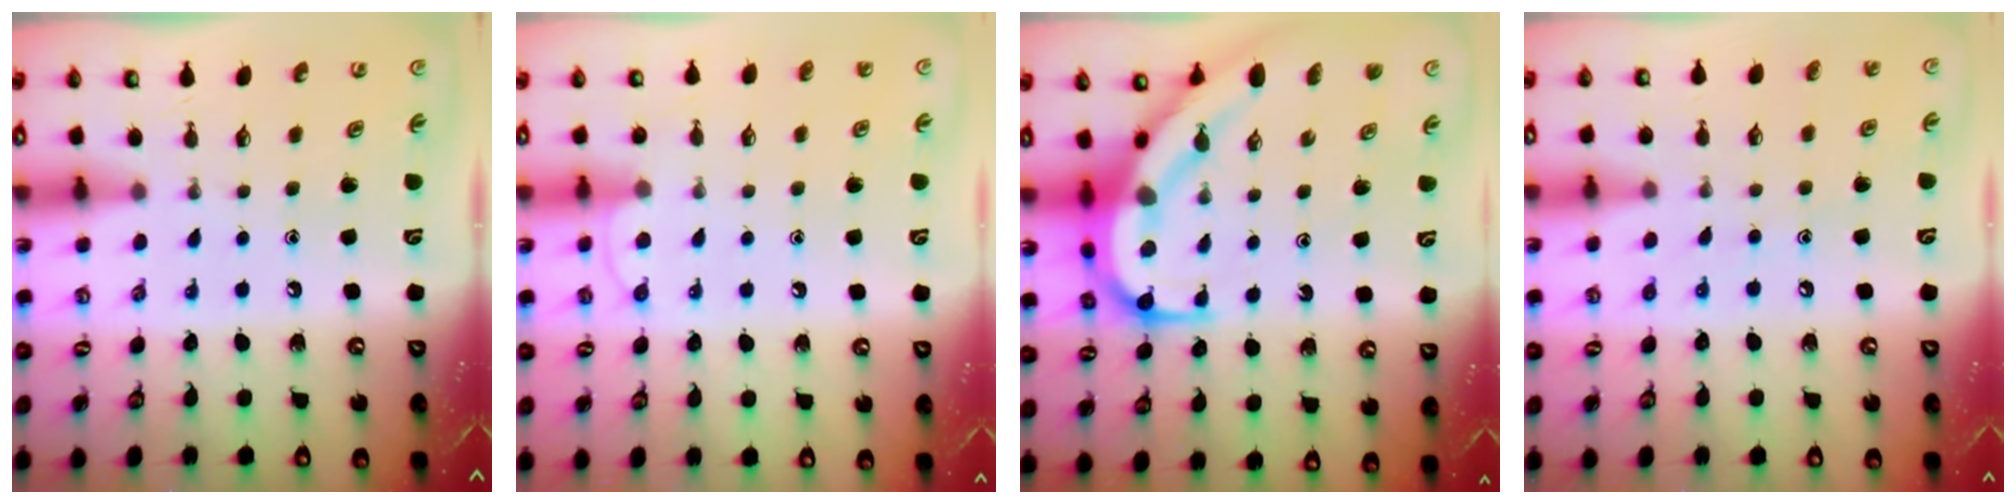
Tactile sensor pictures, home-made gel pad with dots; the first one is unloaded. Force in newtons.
{"total": 6.7, "press": 6.7, "slide": 0.6}
{"total": 13.8, "press": 13.7, "slide": 1.7}
{"total": 6.0, "press": 5.9, "slide": 0.6}